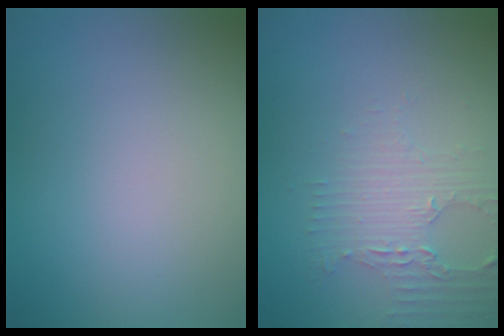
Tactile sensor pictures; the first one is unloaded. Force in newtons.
{"total": 2.9, "press": 2.5, "slide": 1.5}